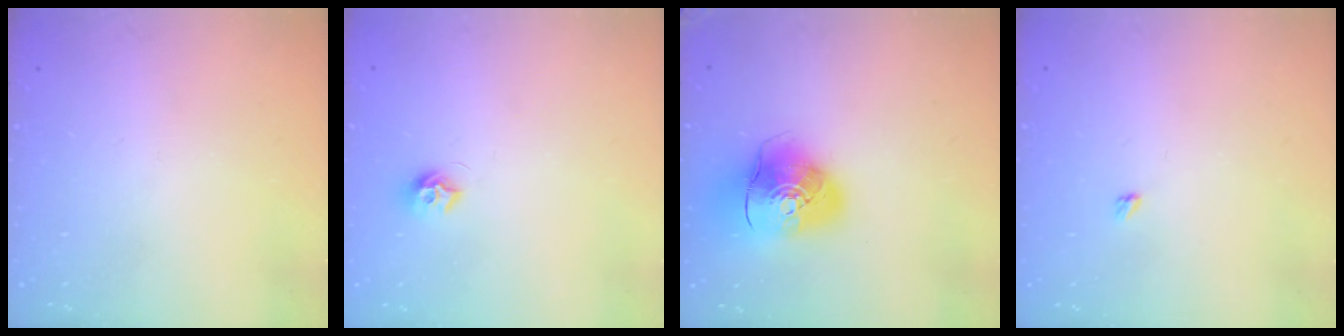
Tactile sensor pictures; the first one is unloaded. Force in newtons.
{"total": 7.6, "press": 7.6, "slide": 0.6}
{"total": 12.8, "press": 12.6, "slide": 2.1}
{"total": 2.4, "press": 2.4, "slide": 0.4}